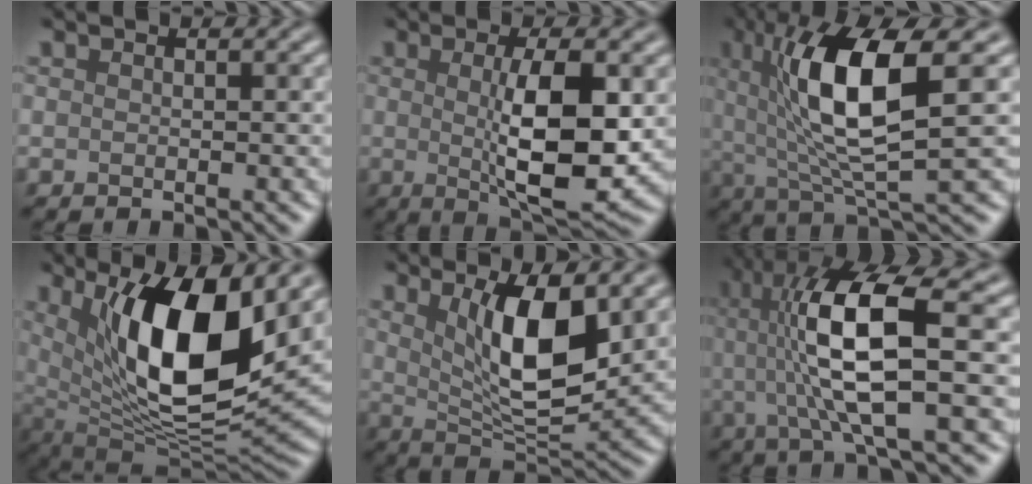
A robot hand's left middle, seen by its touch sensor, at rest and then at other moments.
{"total": 7.8, "force": [0.1, 2.0, 7.5], "torque": [-0.120, -0.009, 0.008]}
{"total": 10.0, "force": [2.0, 2.7, 9.5], "torque": [-0.170, -0.002, 0.041]}
{"total": 13.1, "force": [4.1, 4.6, 11.6], "torque": [-0.185, -0.015, 0.075]}
{"total": 8.2, "force": [2.5, 2.7, 7.4], "torque": [-0.129, -0.015, 0.047]}
{"total": 10.9, "force": [1.0, 2.8, 10.5], "torque": [-0.187, 0.009, 0.021]}